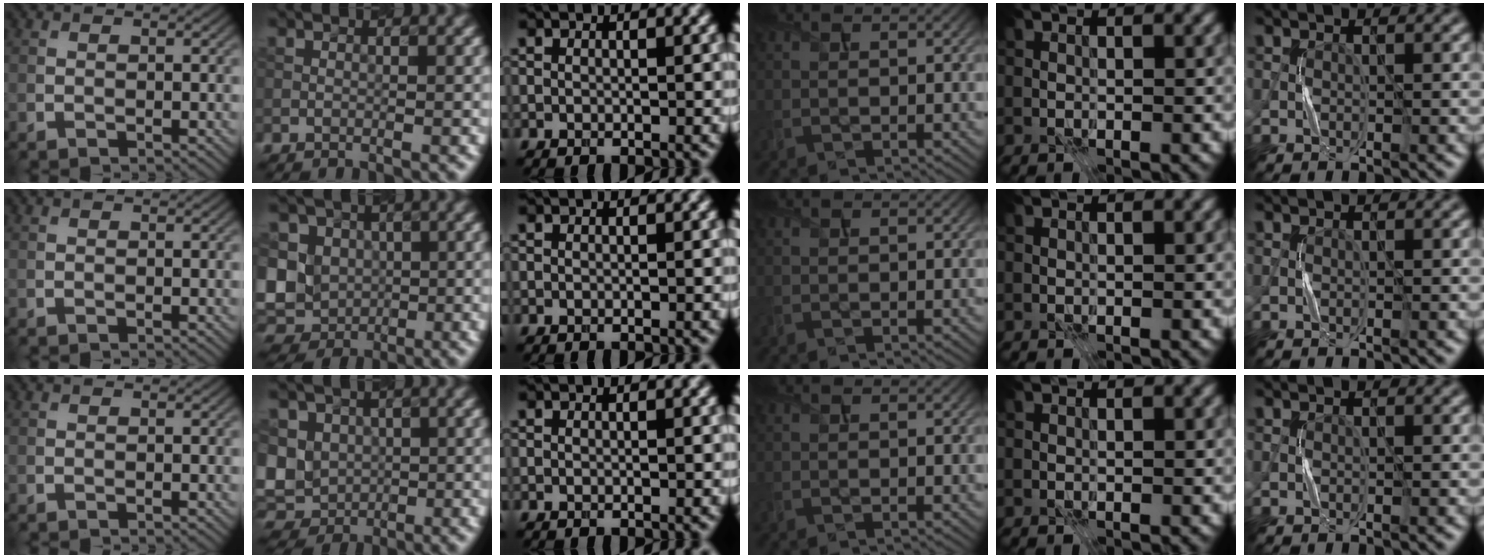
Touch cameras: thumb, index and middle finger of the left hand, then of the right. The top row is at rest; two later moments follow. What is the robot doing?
{"motion": "press", "object": "calculator"}